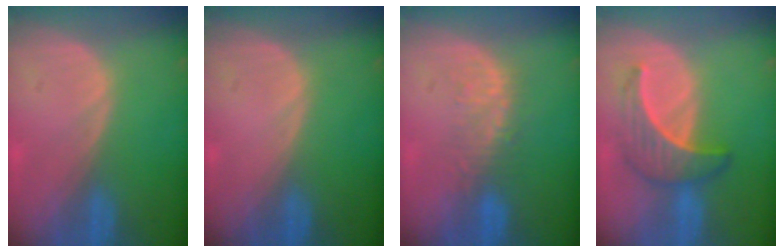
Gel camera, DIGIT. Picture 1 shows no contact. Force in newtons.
{"total": 0.0}
{"total": 4.3, "press": 4.0, "slide": 1.6}
{"total": 6.7, "press": 6.1, "slide": 2.6}